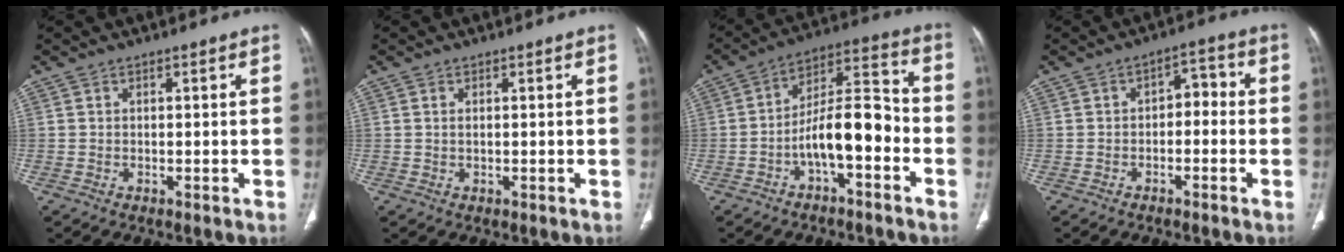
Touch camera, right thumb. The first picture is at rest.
{"total": 0.7, "force": [0.2, 0.3, 0.6], "torque": [-0.018, 0.002, 0.007]}
{"total": 12.4, "force": [-4.2, 5.0, 10.5], "torque": [-0.165, 0.059, -0.074]}
{"total": 4.5, "force": [-0.9, 2.8, 3.4], "torque": [-0.033, 0.032, -0.021]}